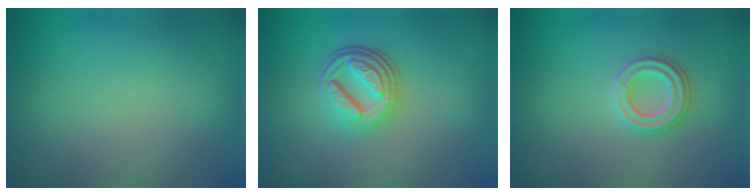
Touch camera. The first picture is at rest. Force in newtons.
{"total": 4.7, "press": 3.5, "slide": 3.2}
{"total": 2.4, "press": 2.3, "slide": 0.6}